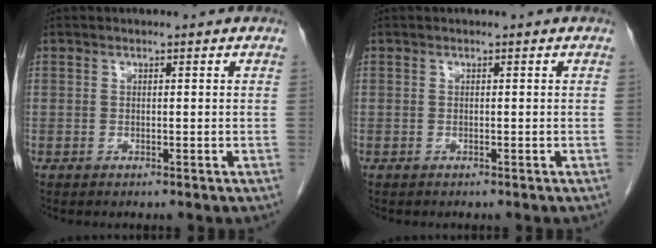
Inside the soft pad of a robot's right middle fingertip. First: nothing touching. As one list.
[{"total": 0.0}]